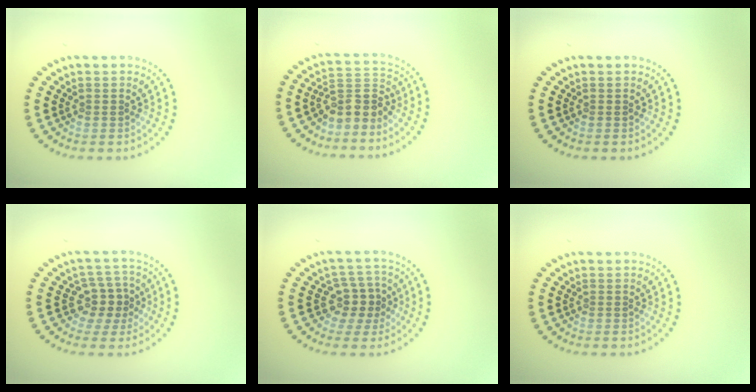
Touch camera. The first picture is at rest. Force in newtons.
{"total": 3.3, "press": 2.6, "slide": 2.0}
{"total": 0.0}
{"total": 2.8, "press": 2.6, "slide": 1.2}
{"total": 2.8, "press": 2.6, "slide": 1.2}
{"total": 0.0}